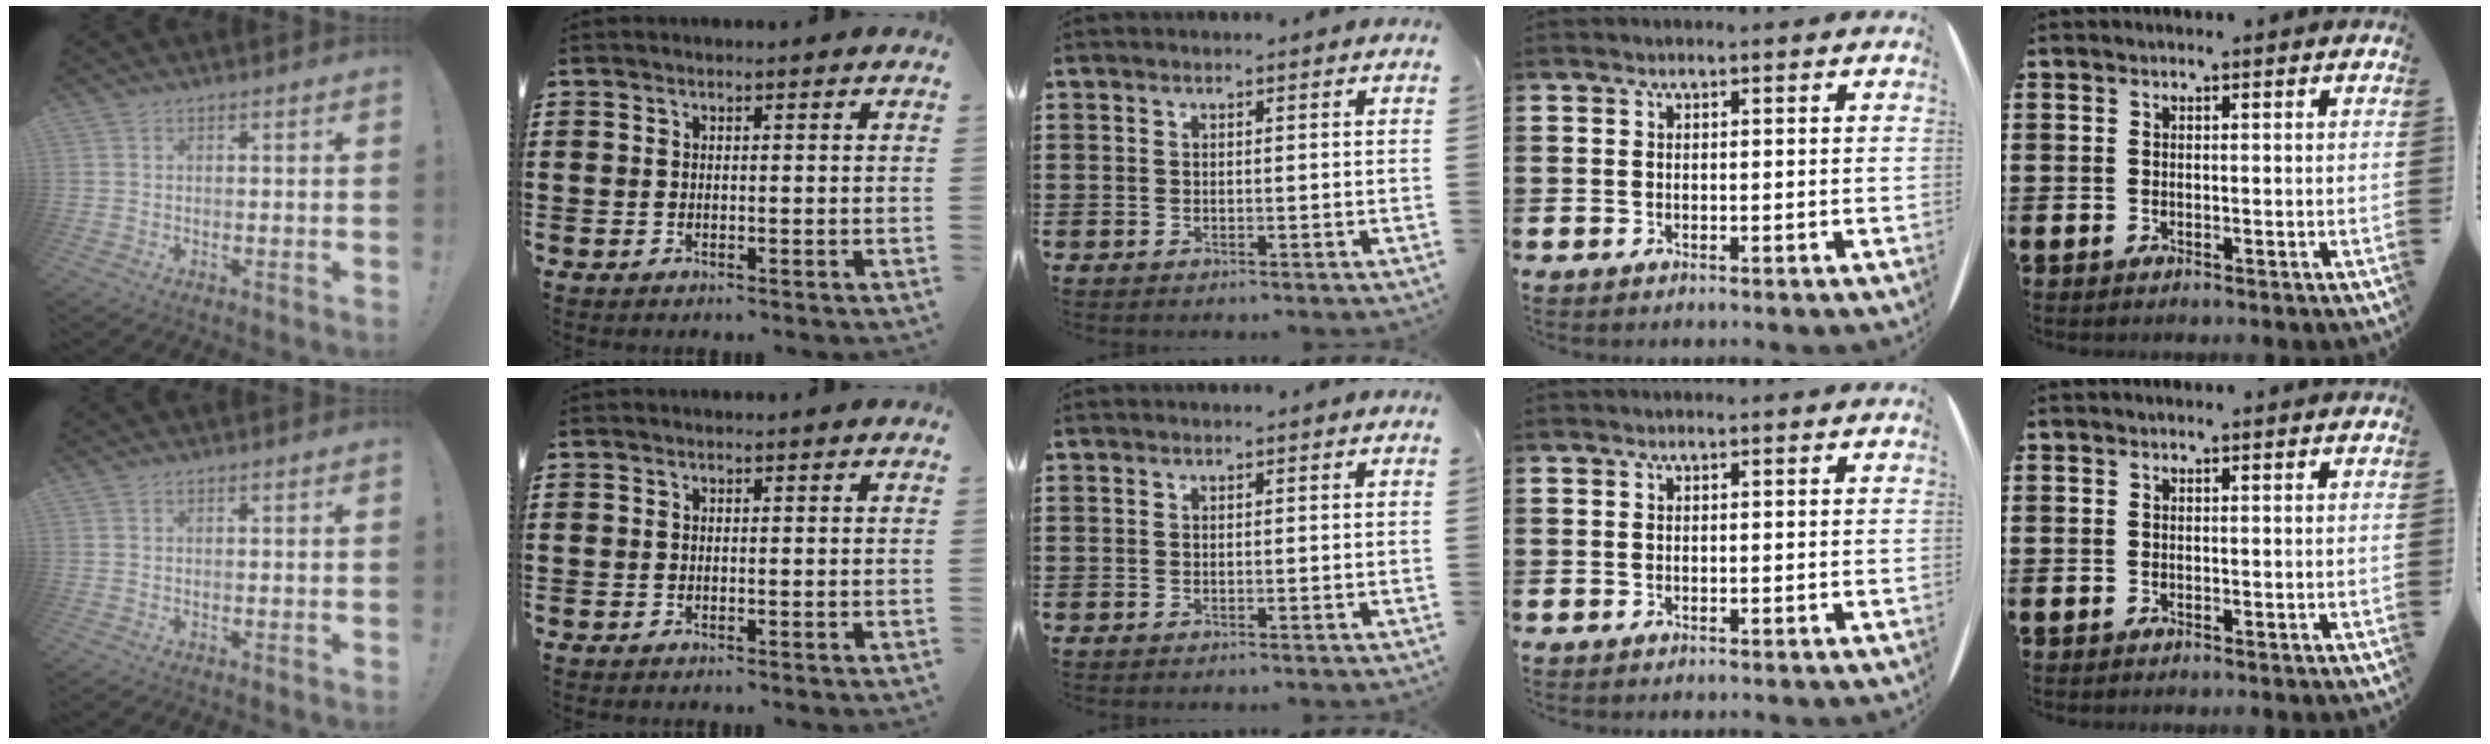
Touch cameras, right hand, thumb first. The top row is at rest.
{}